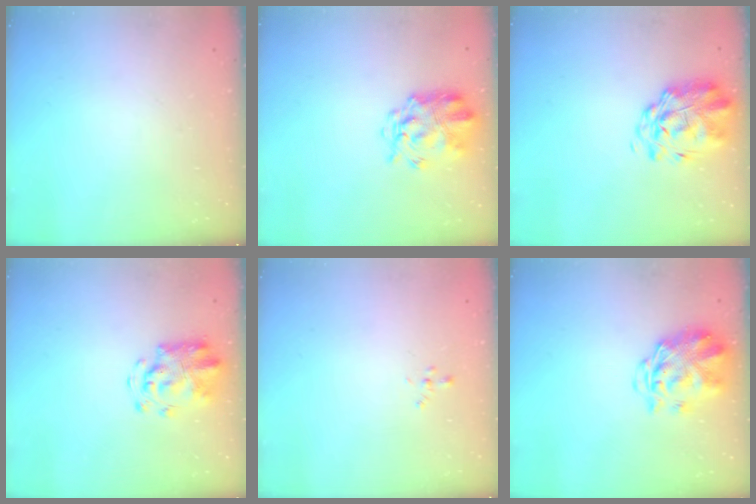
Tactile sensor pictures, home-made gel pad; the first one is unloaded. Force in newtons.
{"total": 4.4, "press": 4.1, "slide": 1.6}
{"total": 3.1, "press": 2.6, "slide": 1.7}
{"total": 4.4, "press": 4.1, "slide": 1.6}
{"total": 0.7, "press": 0.6, "slide": 0.4}
{"total": 4.0, "press": 3.6, "slide": 1.6}